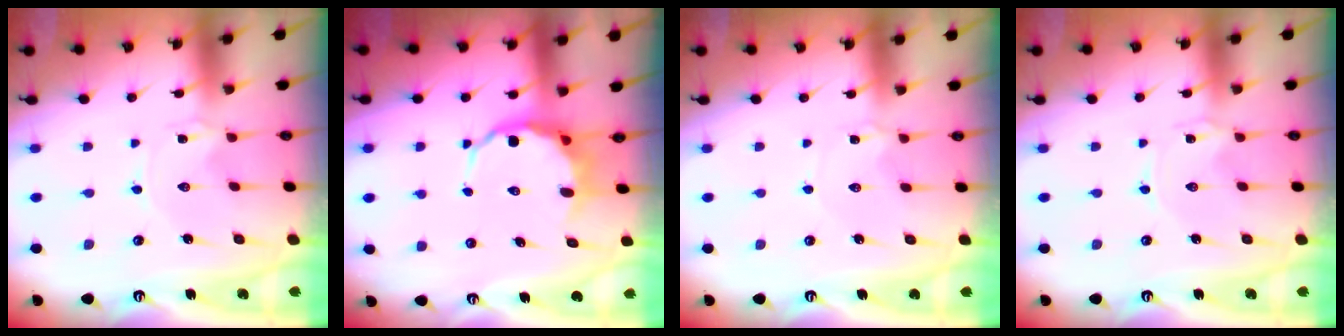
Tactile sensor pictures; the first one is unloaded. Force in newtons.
{"total": 6.2, "press": 6.0, "slide": 1.5}
{"total": 2.2, "press": 2.2, "slide": 0.1}
{"total": 0.0}